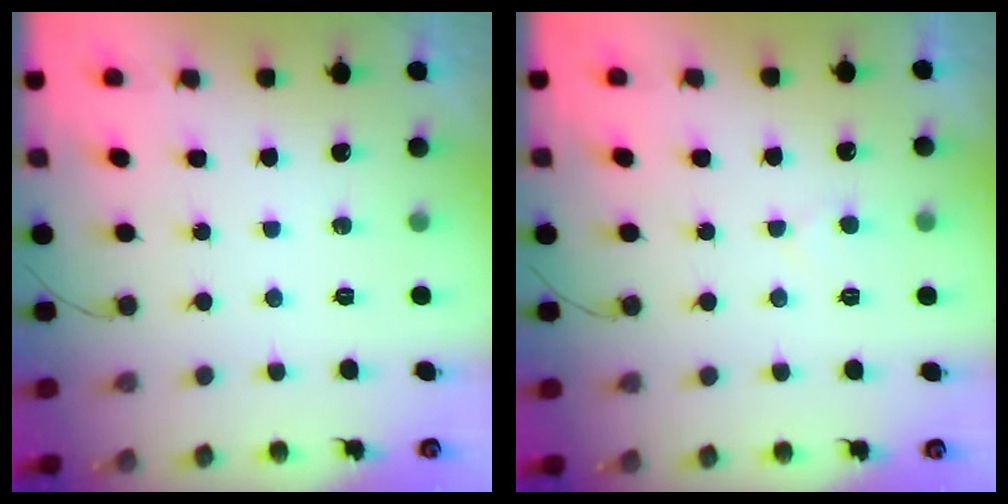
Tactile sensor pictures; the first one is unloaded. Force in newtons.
{"total": 4.2, "press": 4.2, "slide": 0.4}